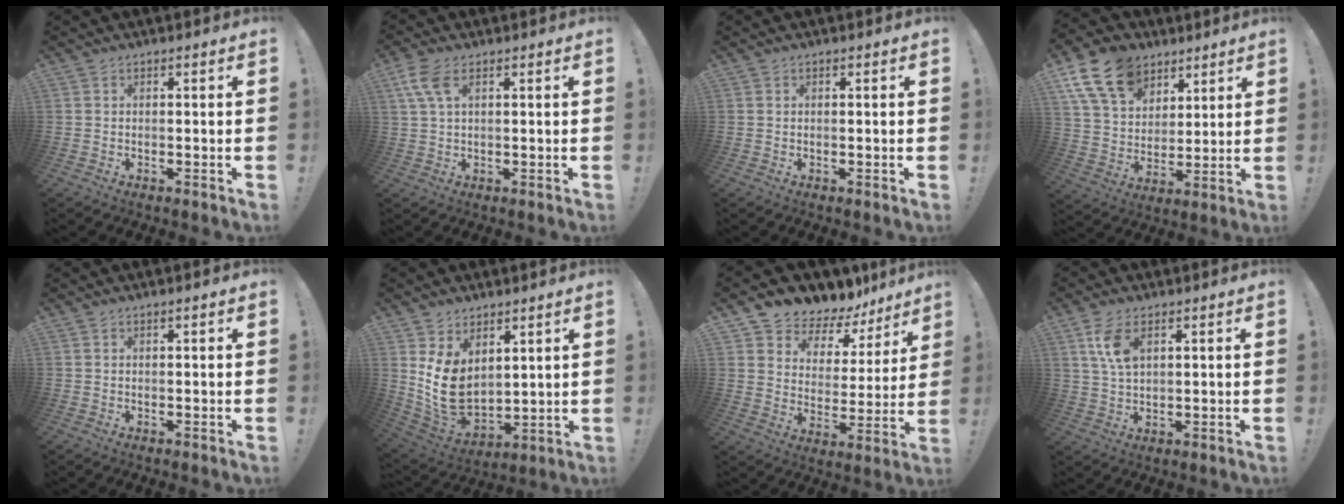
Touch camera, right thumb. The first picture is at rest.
{"total": 6.7, "force": [2.8, 3.1, 5.3], "torque": [-0.113, 0.002, 0.055]}
{"total": 0.0}
{"total": 16.7, "force": [9.4, 11.4, 7.8], "torque": [-0.142, -0.044, 0.182]}
{"total": 0.7, "force": [0.4, -0.2, 0.5], "torque": [-0.003, -0.002, 0.006]}
{"total": 11.8, "force": [3.0, 8.7, 7.4], "torque": [-0.152, -0.032, 0.066]}
{"total": 7.2, "force": [5.8, 4.0, 1.4], "torque": [-0.029, -0.061, 0.107]}
{"total": 7.4, "force": [3.3, 3.6, 5.5], "torque": [-0.113, -0.014, 0.057]}